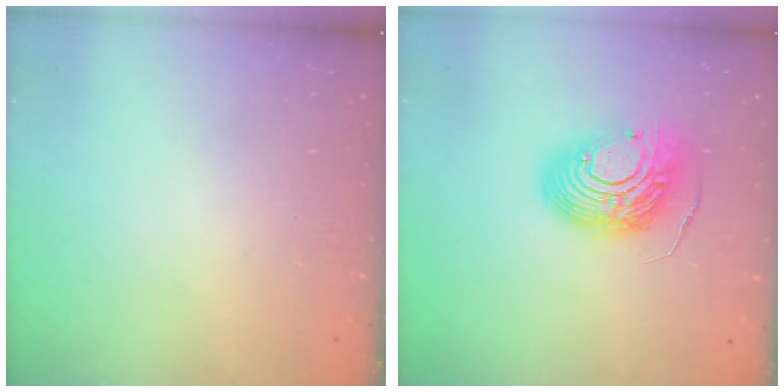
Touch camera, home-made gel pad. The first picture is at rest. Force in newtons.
{"total": 14.1, "press": 14.1, "slide": 1.2}